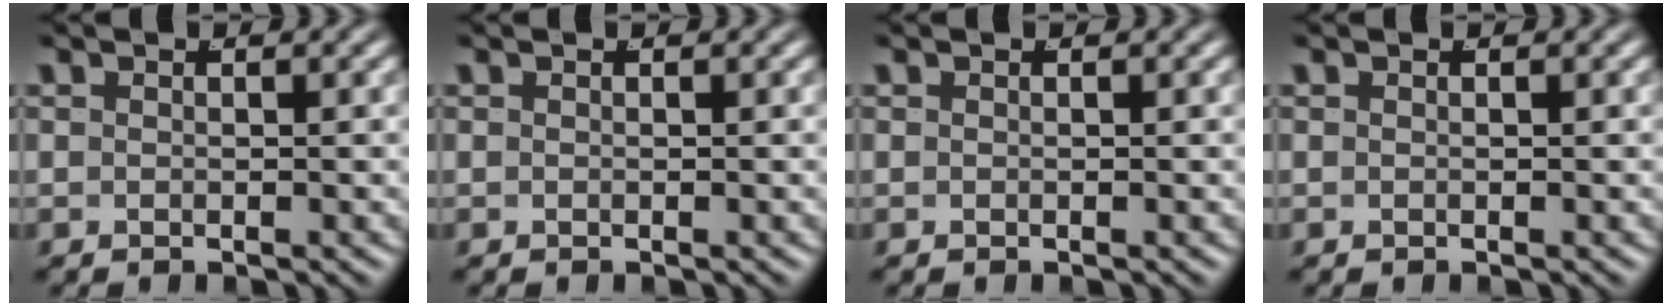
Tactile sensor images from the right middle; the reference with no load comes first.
{"total": 0.0}
{"total": 0.0}
{"total": 0.0}